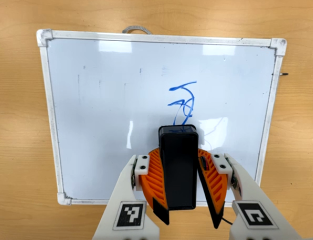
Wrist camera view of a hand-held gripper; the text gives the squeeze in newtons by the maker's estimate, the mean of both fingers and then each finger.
{"total": 9.4, "left": 9.9, "right": 8.8}